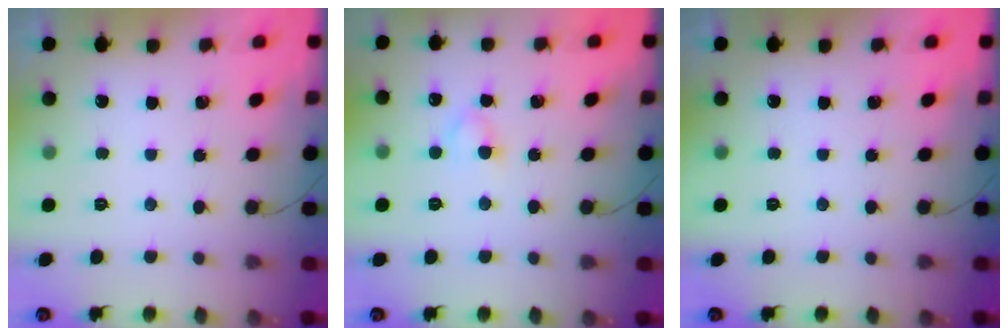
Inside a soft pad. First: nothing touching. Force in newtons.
{"total": 2.4, "press": 2.1, "slide": 1.1}
{"total": 0.0}